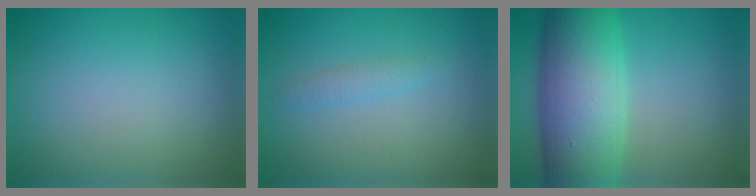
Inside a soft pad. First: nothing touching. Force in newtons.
{"total": 1.2, "press": 1.2, "slide": 0.0}
{"total": 12.5, "press": 12.5, "slide": 0.4}